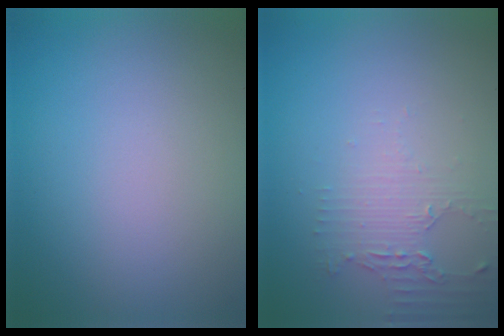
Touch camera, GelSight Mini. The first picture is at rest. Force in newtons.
{"total": 2.1, "press": 1.6, "slide": 1.4}